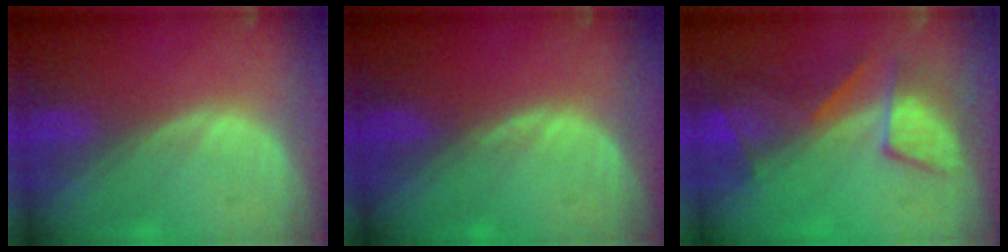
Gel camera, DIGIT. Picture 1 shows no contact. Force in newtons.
{"total": 0.5, "press": 0.5, "slide": 0.2}
{"total": 7.7, "press": 7.2, "slide": 2.6}